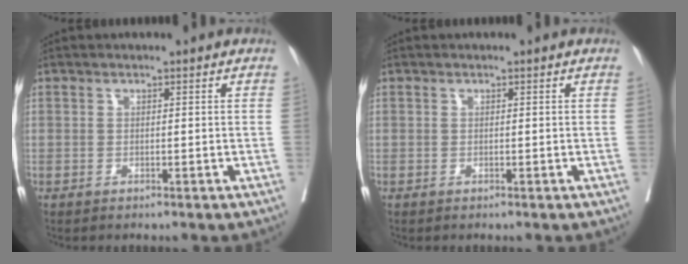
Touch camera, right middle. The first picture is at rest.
{"total": 0.0}